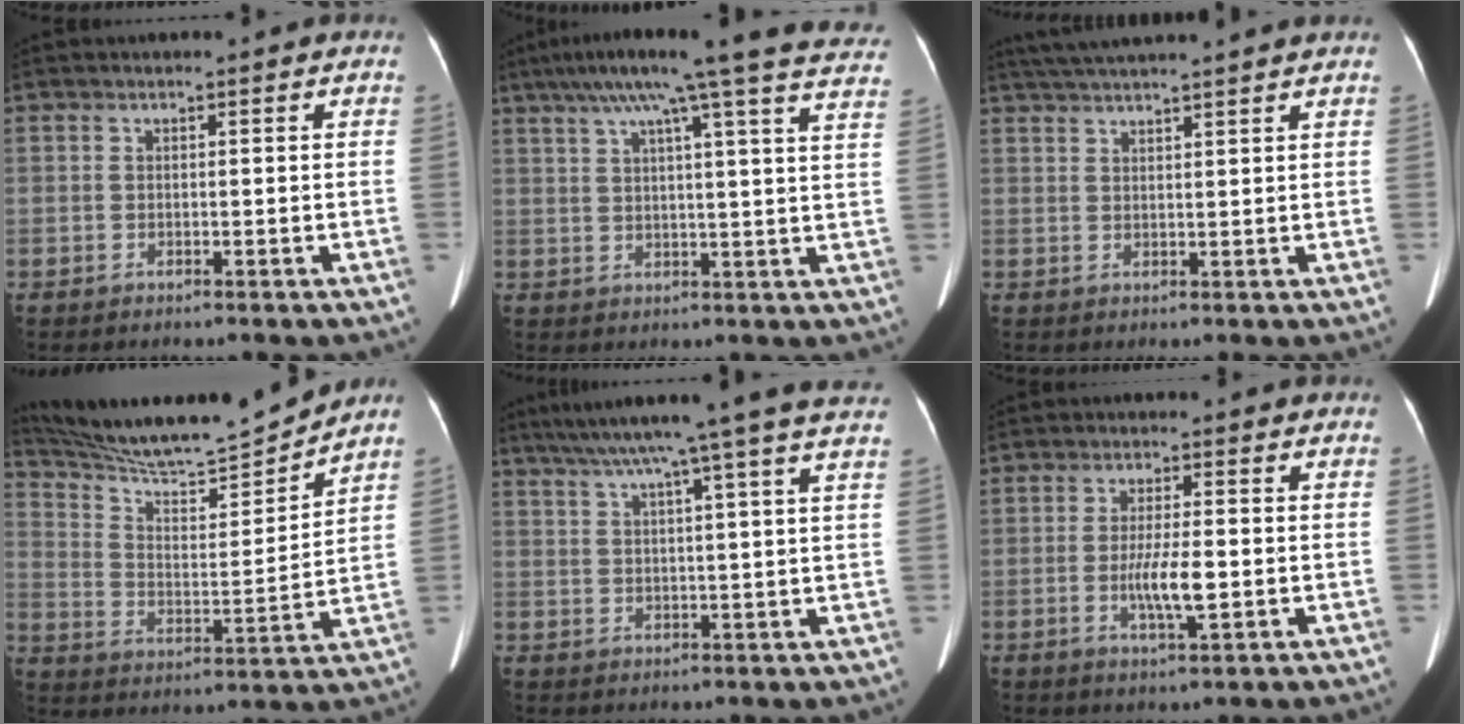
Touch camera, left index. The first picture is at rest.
{"total": 26.5, "force": [21.9, 0.3, 14.9], "torque": [-0.212, -0.001, 0.271]}
{"total": 10.9, "force": [9.7, -0.7, 4.9], "torque": [-0.086, 0.037, 0.137]}
{"total": 16.5, "force": [15.6, -0.1, 5.4], "torque": [-0.100, -0.017, 0.257]}
{"total": 16.5, "force": [13.4, -1.9, 9.3], "torque": [-0.156, 0.007, 0.178]}
{"total": 5.4, "force": [-1.1, 0.7, 5.2], "torque": [-0.102, -0.010, -0.022]}